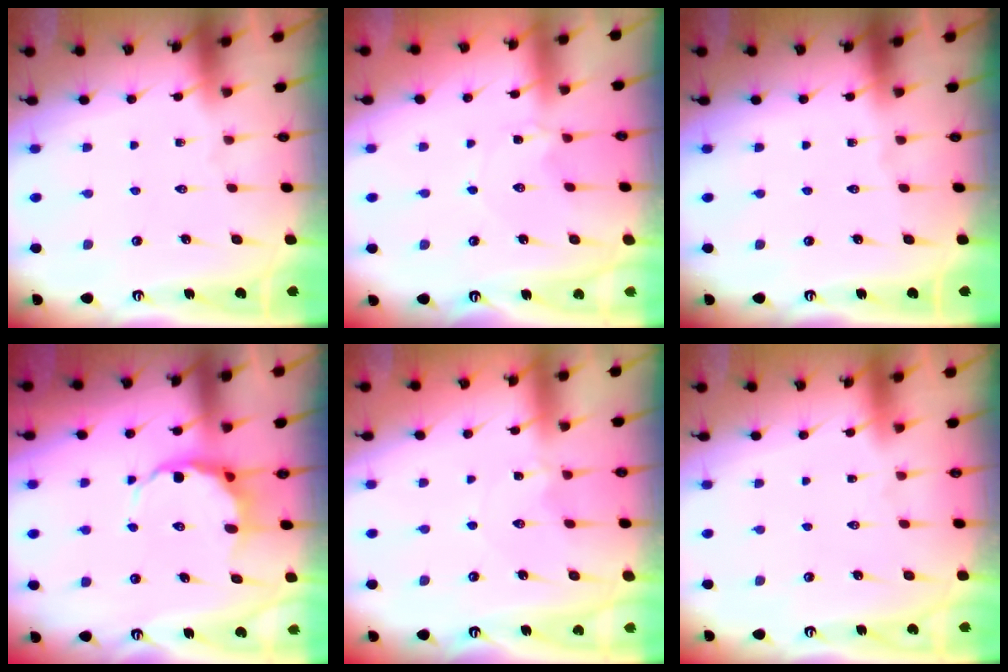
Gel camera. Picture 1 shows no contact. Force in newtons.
{"total": 1.4, "press": 1.4, "slide": 0.2}
{"total": 0.0}
{"total": 7.2, "press": 7.0, "slide": 1.6}
{"total": 1.0, "press": 1.0, "slide": 0.3}
{"total": 1.6, "press": 1.6, "slide": 0.1}